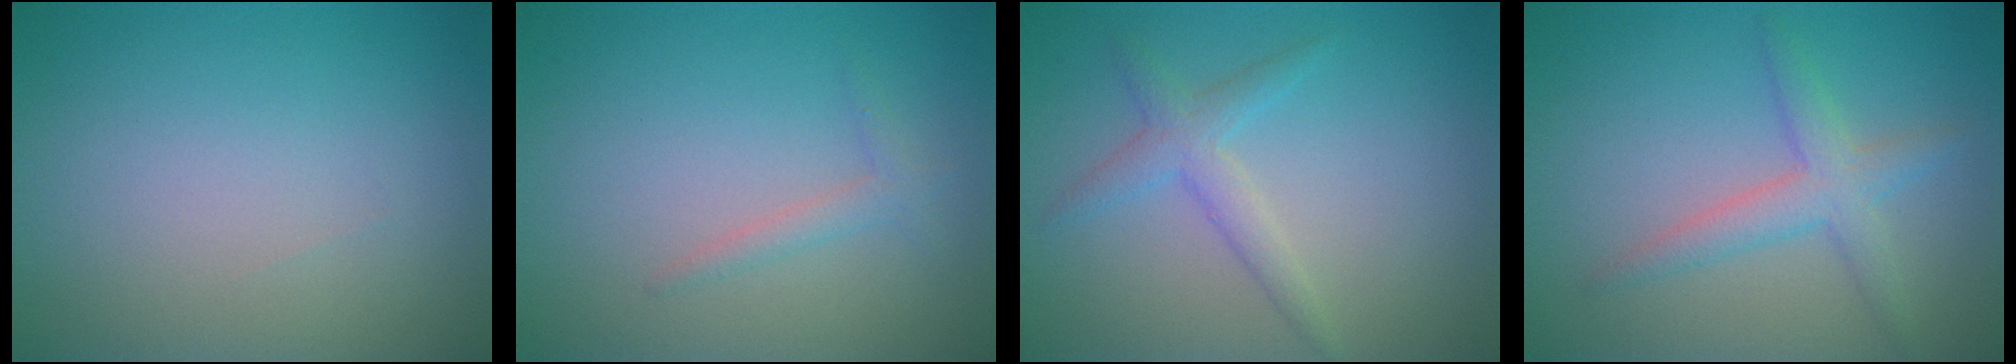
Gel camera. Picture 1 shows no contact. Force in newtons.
{"total": 1.3, "press": 1.3, "slide": 0.1}
{"total": 2.3, "press": 2.3, "slide": 0.2}
{"total": 2.9, "press": 2.9, "slide": 0.1}